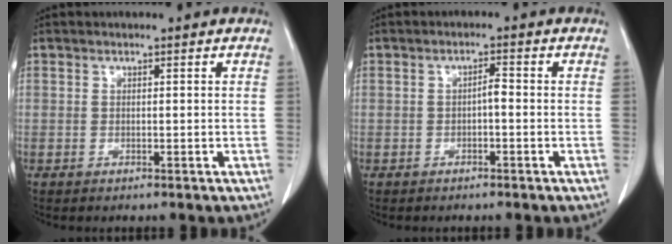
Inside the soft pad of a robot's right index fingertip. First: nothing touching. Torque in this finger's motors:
{"motor_torque": [0.12, -0.07, 0.01, 0.03]}